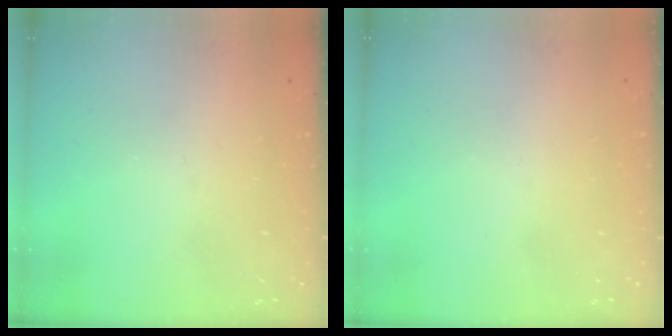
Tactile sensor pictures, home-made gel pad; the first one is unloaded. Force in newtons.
{"total": 1.6, "press": 1.6, "slide": 0.1}